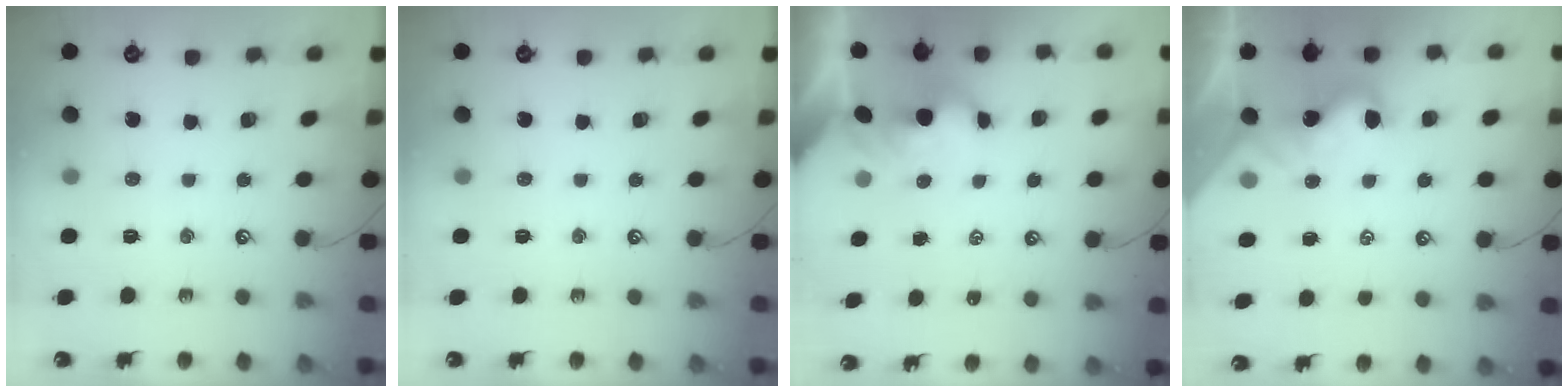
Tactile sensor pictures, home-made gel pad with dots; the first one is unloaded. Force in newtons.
{"total": 0.0}
{"total": 1.9, "press": 1.9, "slide": 0.1}
{"total": 2.1, "press": 2.1, "slide": 0.4}